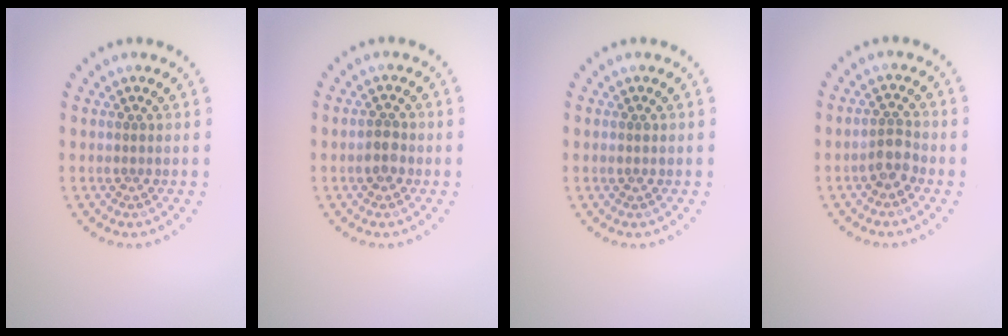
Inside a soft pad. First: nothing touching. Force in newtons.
{"total": 1.7, "press": 1.7, "slide": 0.3}
{"total": 0.6, "press": 0.5, "slide": 0.2}
{"total": 2.0, "press": 1.7, "slide": 1.0}